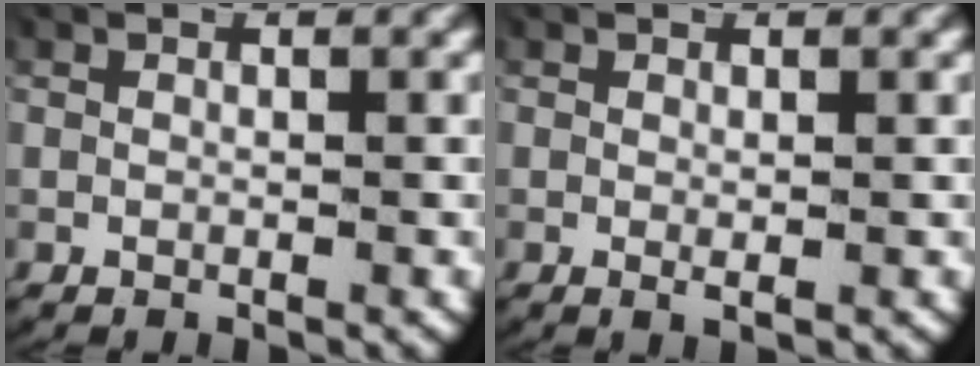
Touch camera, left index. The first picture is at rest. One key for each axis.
{"total": 0.7, "fx": 0.1, "fy": 0.2, "fz": 0.7, "tx": -0.018, "ty": -0.008, "tz": 0.004}